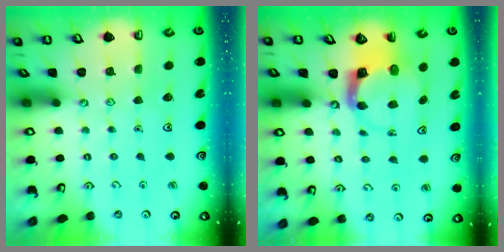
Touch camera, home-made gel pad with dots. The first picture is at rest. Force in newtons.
{"total": 3.7, "press": 3.7, "slide": 0.6}